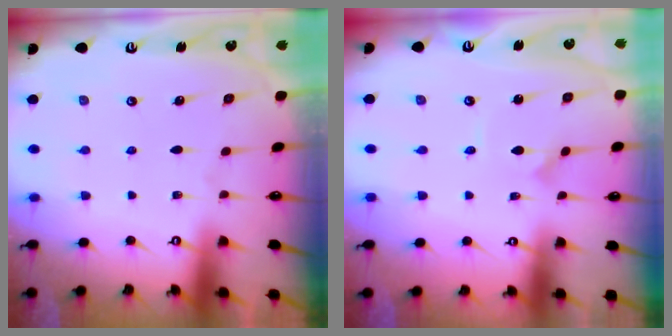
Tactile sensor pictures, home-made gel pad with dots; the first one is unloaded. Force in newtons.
{"total": 1.0, "press": 1.0, "slide": 0.0}